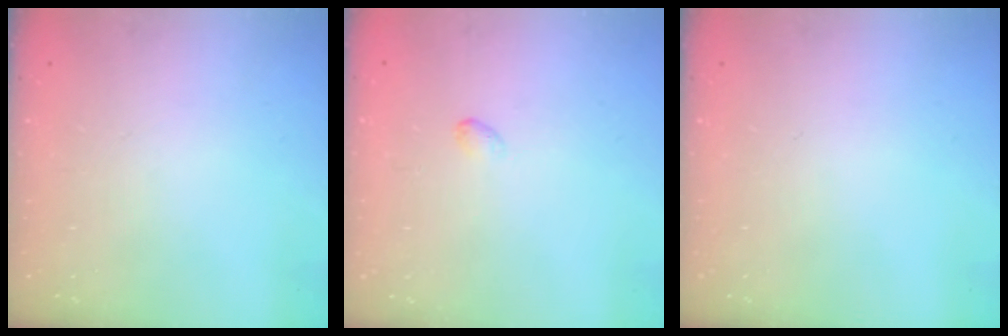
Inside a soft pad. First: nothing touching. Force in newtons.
{"total": 2.7, "press": 2.7, "slide": 0.5}
{"total": 0.0}